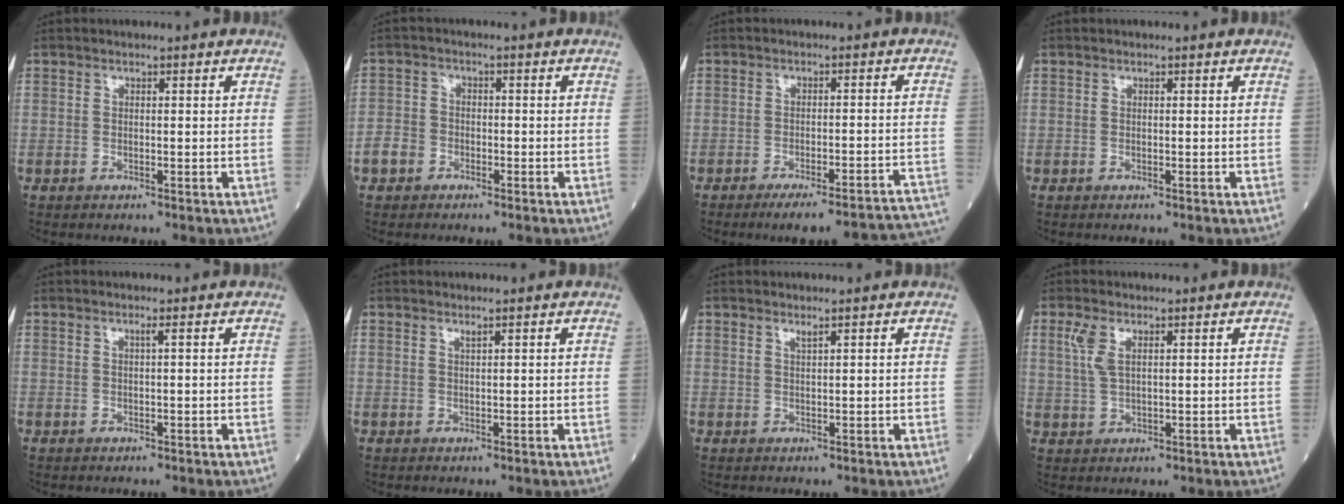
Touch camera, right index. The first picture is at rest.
{"total": 3.3, "force": [-1.8, 2.5, 1.0], "torque": [-0.024, 0.010, -0.039]}
{"total": 16.4, "force": [-15.1, 0.3, 6.4], "torque": [-0.014, 0.012, -0.183]}
{"total": 0.0}
{"total": 0.6, "force": [0.2, -0.2, 0.5], "torque": [-0.014, -0.002, 0.007]}
{"total": 0.7, "force": [0.6, -0.1, 0.3], "torque": [-0.011, -0.006, 0.013]}
{"total": 0.9, "force": [0.8, -0.2, 0.4], "torque": [-0.011, -0.006, 0.015]}
{"total": 3.5, "force": [1.6, 1.3, 2.9], "torque": [-0.073, 0.009, 0.040]}